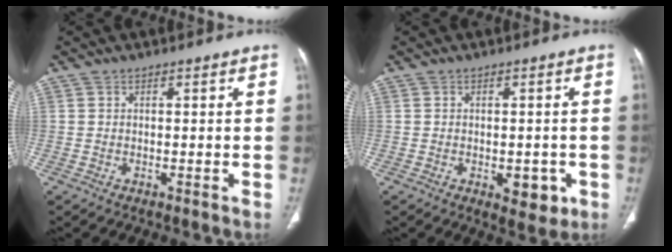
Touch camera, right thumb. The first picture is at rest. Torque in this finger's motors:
{"motor_torque": [0.82, 1.00, -0.18, 0.06, 0.20]}